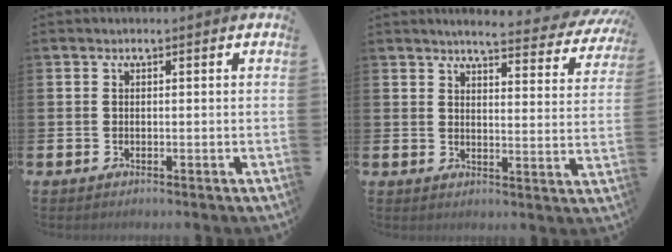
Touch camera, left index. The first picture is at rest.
{"total": 4.1, "force": [3.9, 0.4, 1.4], "torque": [-0.035, -0.031, 0.060]}